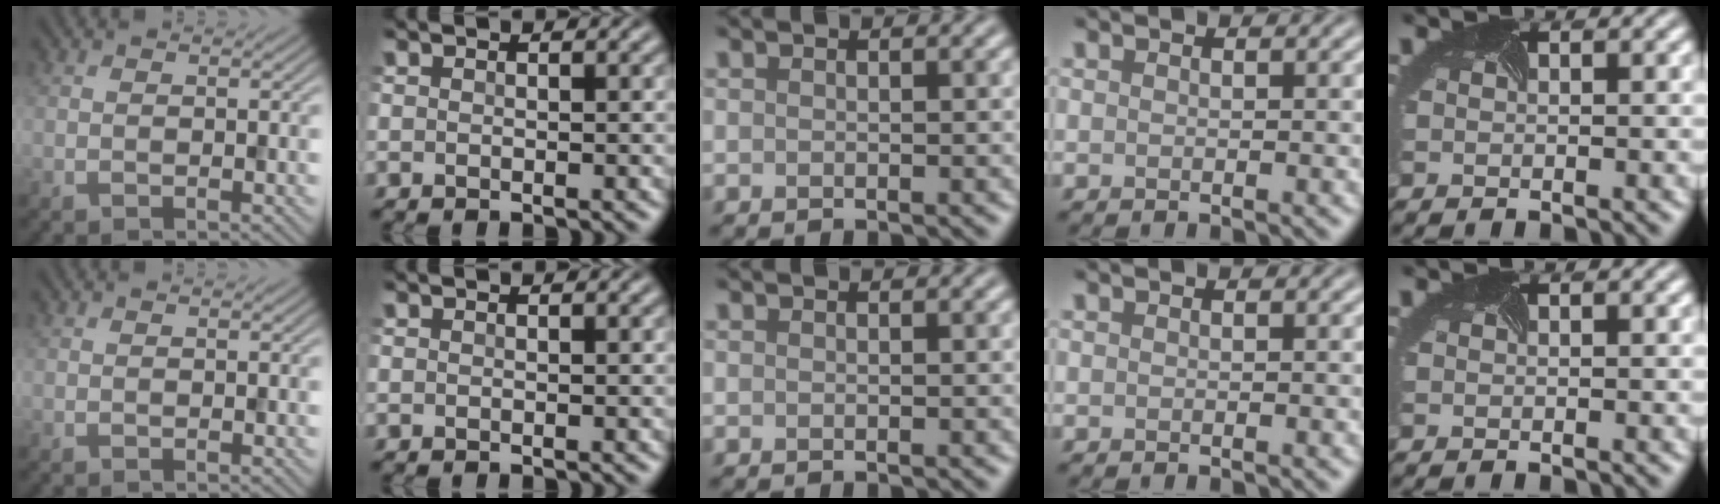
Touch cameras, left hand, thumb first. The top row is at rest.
{}